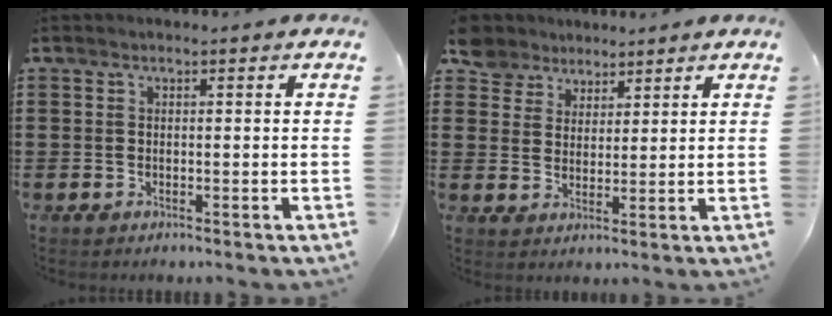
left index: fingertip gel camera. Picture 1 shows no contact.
{"total": 4.5, "force": [3.7, 2.6, 0.0], "torque": [-0.022, 0.001, 0.071]}